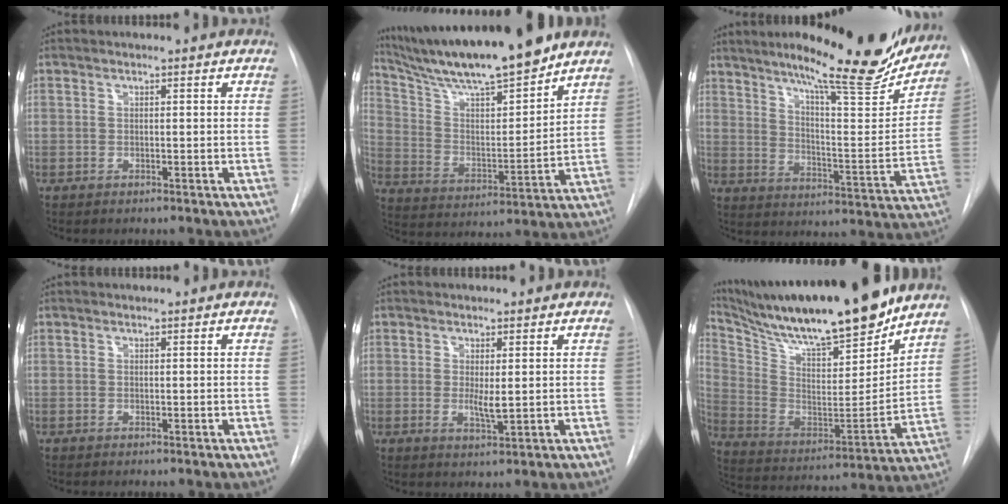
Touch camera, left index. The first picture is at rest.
{"total": 17.8, "force": [15.4, 0.6, 9.0], "torque": [-0.157, -0.007, 0.267]}
{"total": 20.7, "force": [17.0, 2.5, 11.5], "torque": [-0.167, -0.041, 0.234]}
{"total": 0.0}
{"total": 2.3, "force": [0.0, 0.4, 2.2], "torque": [-0.042, -0.013, 0.005]}
{"total": 25.8, "force": [21.8, 3.1, 13.4], "torque": [-0.257, -0.031, 0.352]}